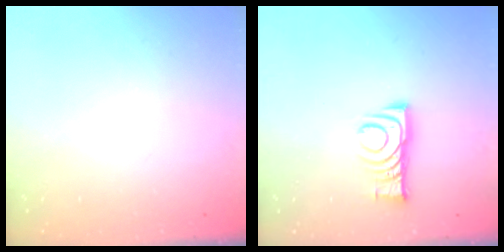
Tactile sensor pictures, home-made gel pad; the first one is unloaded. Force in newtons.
{"total": 8.8, "press": 8.8, "slide": 0.1}